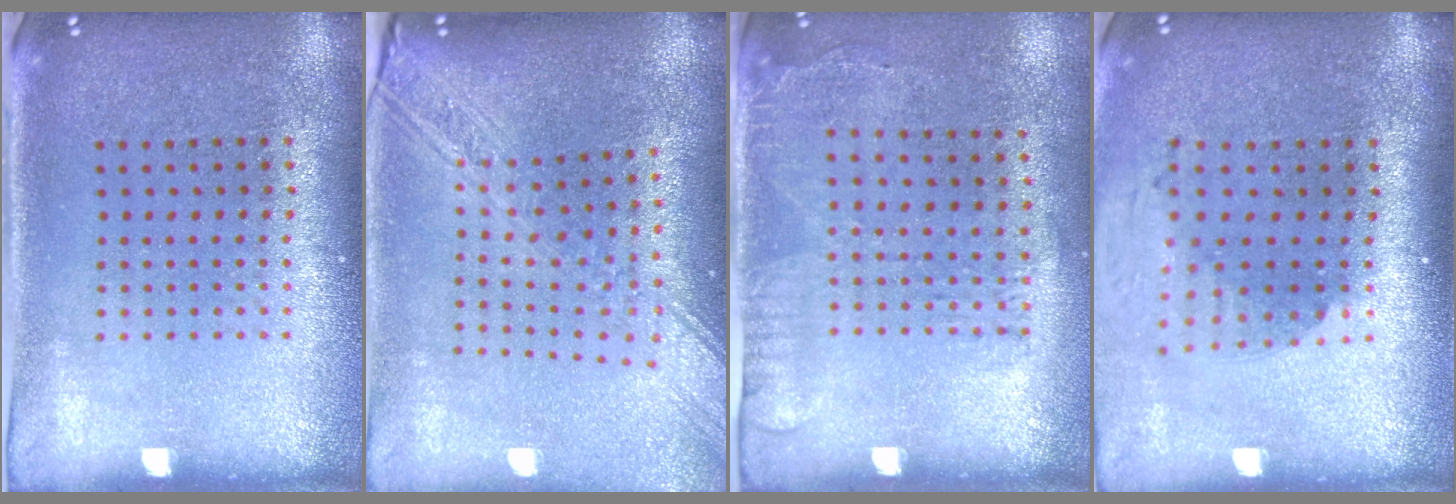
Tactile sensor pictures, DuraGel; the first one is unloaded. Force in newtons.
{"total": 2.7, "press": 2.2, "slide": 1.5}
{"total": 1.7, "press": 1.2, "slide": 1.2}
{"total": 2.0, "press": 1.5, "slide": 1.4}